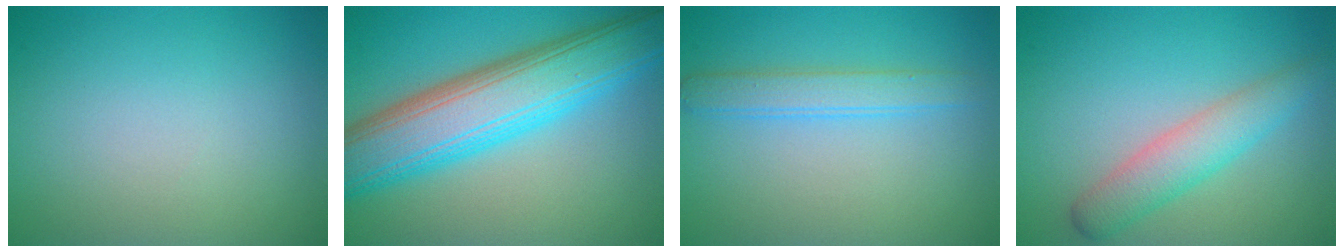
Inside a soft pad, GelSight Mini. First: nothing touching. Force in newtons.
{"total": 10.2, "press": 10.2, "slide": 0.4}
{"total": 2.5, "press": 2.5, "slide": 0.1}
{"total": 3.7, "press": 3.7, "slide": 0.1}